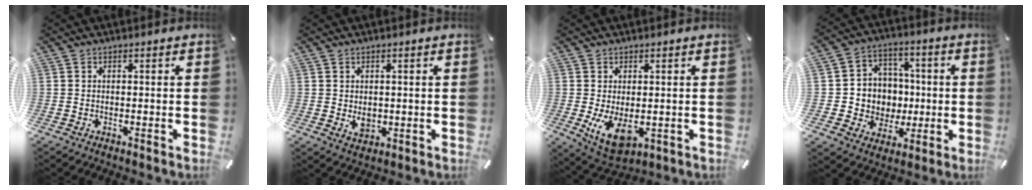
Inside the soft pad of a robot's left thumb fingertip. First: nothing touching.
{"total": 3.4, "force": [0.2, 2.7, 2.0], "torque": [-0.027, -0.006, 0.000]}
{"total": 8.1, "force": [-0.6, 4.9, 6.5], "torque": [-0.117, -0.014, -0.008]}
{"total": 10.0, "force": [-0.4, 9.9, 1.3], "torque": [-0.018, -0.002, 0.005]}